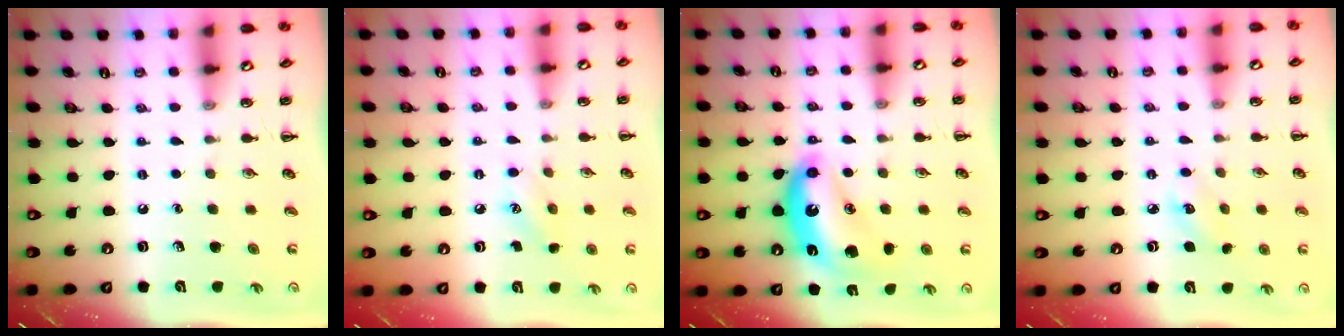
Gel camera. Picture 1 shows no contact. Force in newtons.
{"total": 6.7, "press": 6.4, "slide": 1.8}
{"total": 13.6, "press": 13.6, "slide": 1.1}
{"total": 3.5, "press": 3.4, "slide": 0.8}